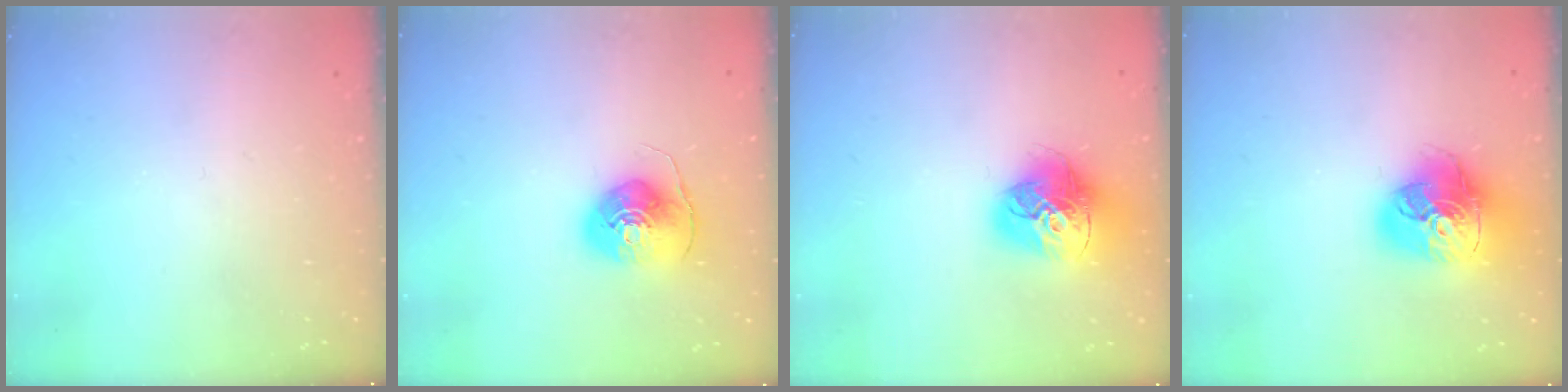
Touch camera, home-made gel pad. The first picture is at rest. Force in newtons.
{"total": 9.8, "press": 9.7, "slide": 1.4}
{"total": 18.0, "press": 17.9, "slide": 1.9}
{"total": 20.5, "press": 20.4, "slide": 2.4}